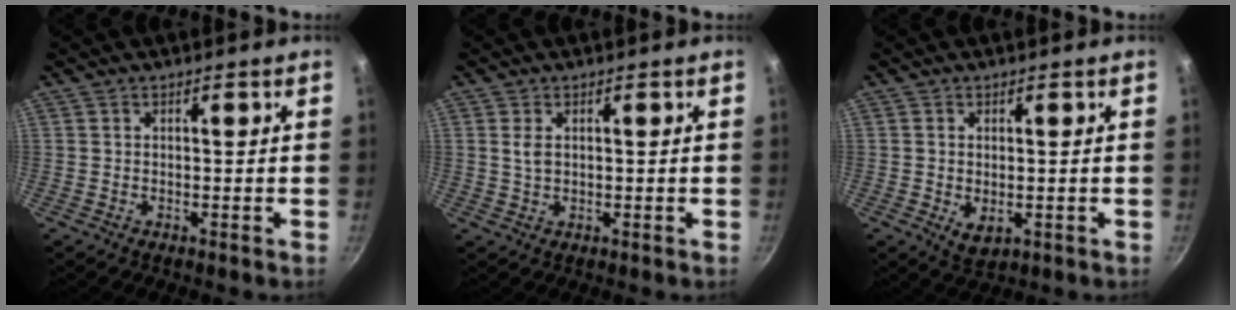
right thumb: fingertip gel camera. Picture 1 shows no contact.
{"total": 2.4, "force": [0.7, 1.5, 1.8], "torque": [-0.032, -0.003, 0.014]}
{"total": 3.8, "force": [-0.4, 2.3, 2.9], "torque": [-0.047, -0.013, -0.001]}